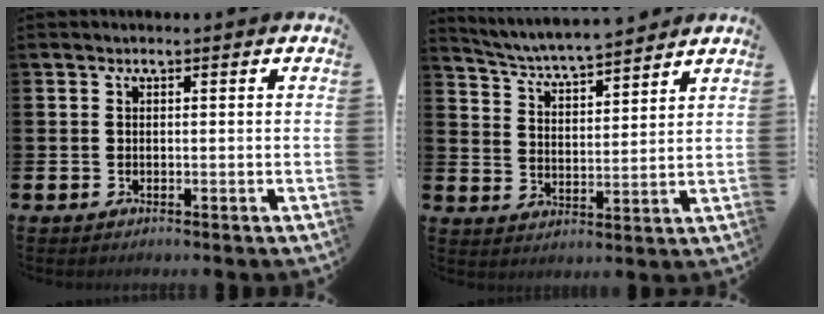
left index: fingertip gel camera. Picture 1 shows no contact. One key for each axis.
{"total": 4.7, "fx": 4.7, "fy": -0.1, "fz": 0.8, "tx": -0.043, "ty": -0.040, "tz": 0.080}